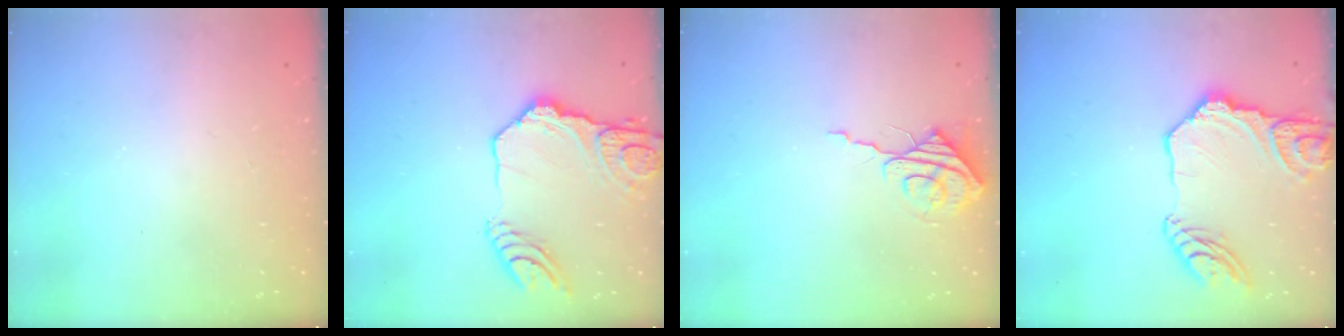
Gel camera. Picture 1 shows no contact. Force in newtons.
{"total": 16.9, "press": 16.8, "slide": 1.9}
{"total": 8.5, "press": 8.5, "slide": 0.3}
{"total": 16.9, "press": 16.8, "slide": 1.9}